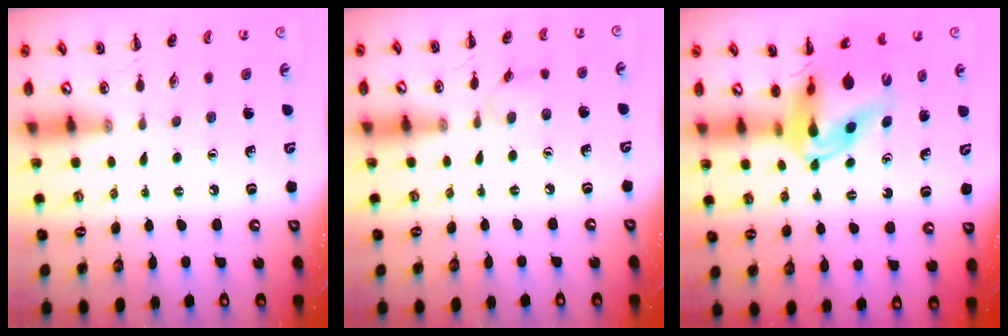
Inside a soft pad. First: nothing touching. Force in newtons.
{"total": 5.4, "press": 5.0, "slide": 2.0}
{"total": 11.7, "press": 11.2, "slide": 3.5}